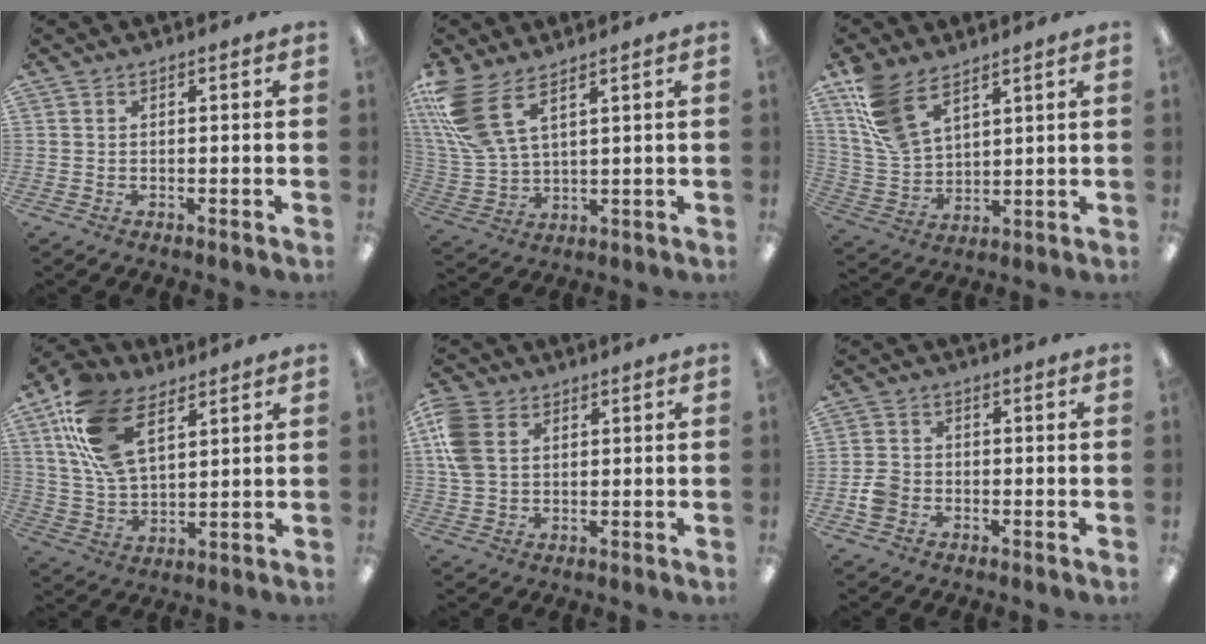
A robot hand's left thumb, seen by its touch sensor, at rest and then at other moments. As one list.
[{"total": 12.6, "force": [7.4, 5.5, 8.5], "torque": [-0.203, -0.029, 0.140]}, {"total": 11.9, "force": [8.2, 5.7, 6.4], "torque": [-0.146, -0.019, 0.162]}, {"total": 16.6, "force": [8.6, 9.1, 10.9], "torque": [-0.233, -0.015, 0.158]}, {"total": 8.8, "force": [2.7, 6.6, 5.1], "torque": [-0.136, 0.010, 0.053]}, {"total": 4.5, "force": [-1.6, 3.7, 2.0], "torque": [-0.039, 0.010, -0.030]}]